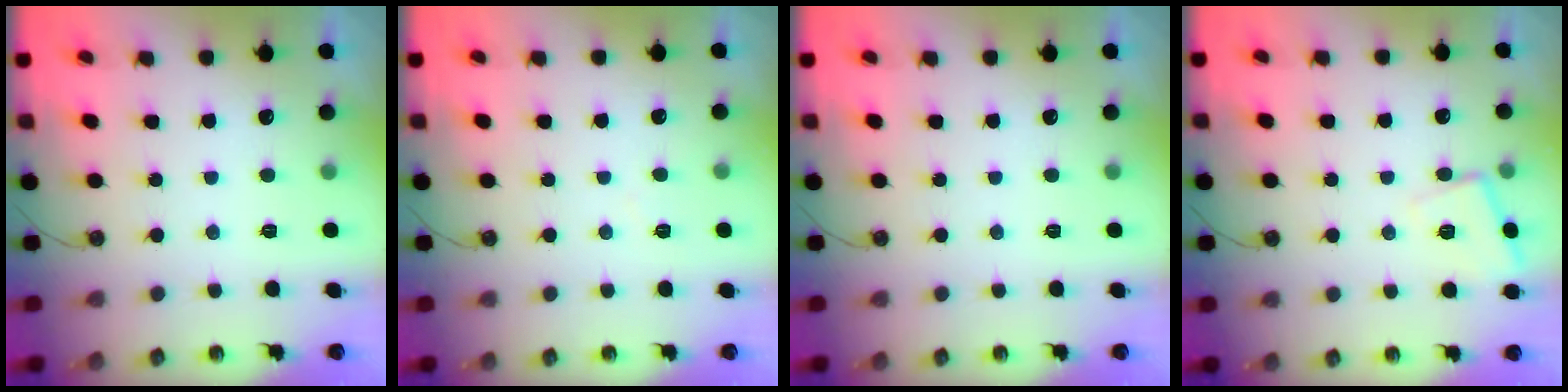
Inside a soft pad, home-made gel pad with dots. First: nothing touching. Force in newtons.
{"total": 3.8, "press": 3.8, "slide": 0.5}
{"total": 0.0}
{"total": 7.0, "press": 6.9, "slide": 1.0}